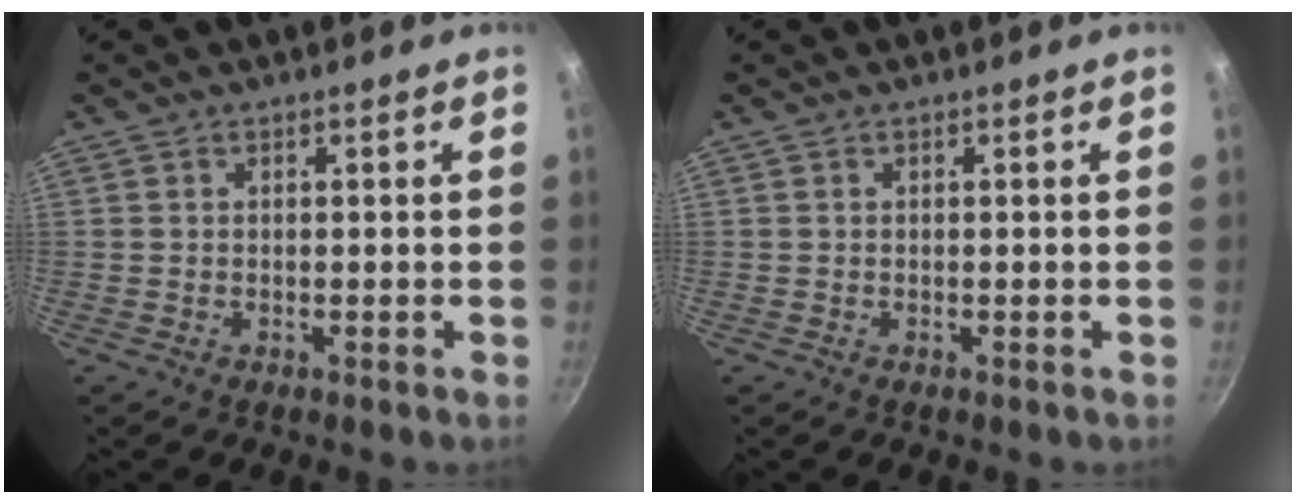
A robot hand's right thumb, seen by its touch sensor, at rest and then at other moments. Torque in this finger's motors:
{"motor_torque": [0.00, 0.00, 0.05, 0.02, 0.01]}